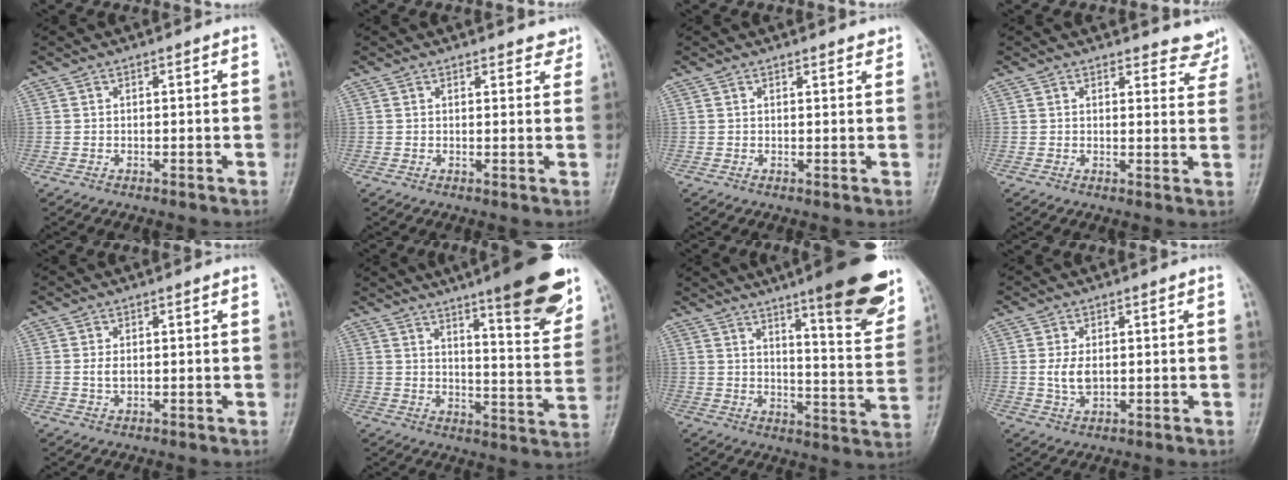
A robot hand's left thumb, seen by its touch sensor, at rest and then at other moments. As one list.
[{"total": 3.3, "force": [3.0, 1.2, 0.7], "torque": [0.015, -0.016, 0.022]}, {"total": 1.5, "force": [1.5, 0.3, 0.4], "torque": [-0.001, -0.010, 0.016]}, {"total": 6.0, "force": [5.7, 1.9, 0.2], "torque": [0.030, -0.041, 0.044]}, {"total": 1.9, "force": [0.4, 1.0, 1.6], "torque": [-0.030, 0.001, 0.010]}, {"total": 18.6, "force": [12.1, 3.1, 13.7], "torque": [-0.153, -0.071, 0.169]}, {"total": 20.4, "force": [13.2, 3.6, 15.1], "torque": [-0.171, -0.071, 0.183]}, {"total": 4.0, "force": [0.5, 2.2, 3.3], "torque": [-0.064, -0.007, 0.012]}]